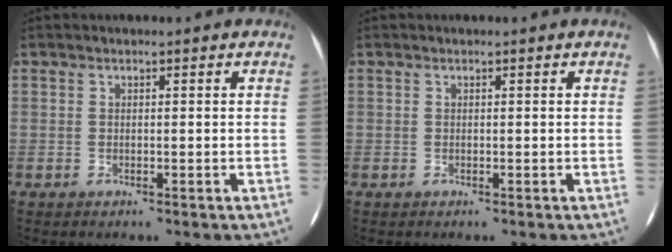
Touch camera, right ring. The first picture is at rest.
{"total": 0.0}